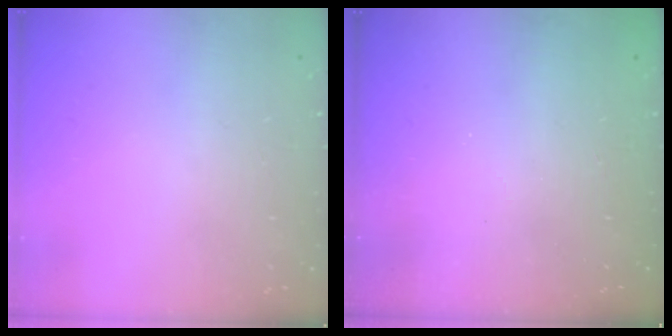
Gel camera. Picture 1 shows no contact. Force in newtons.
{"total": 1.9, "press": 1.9, "slide": 0.6}